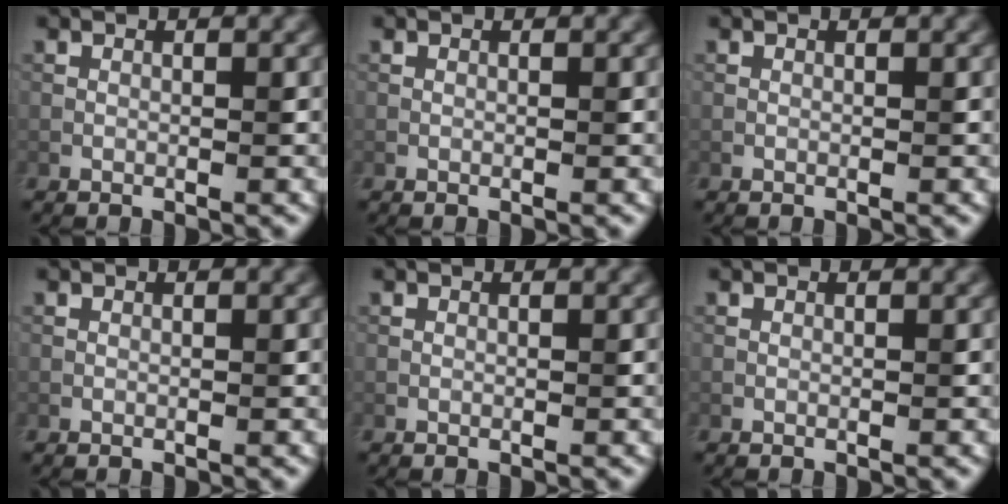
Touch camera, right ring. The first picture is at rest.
{"total": 0.0}
{"total": 0.0}
{"total": 0.0}
{"total": 0.0}
{"total": 0.0}